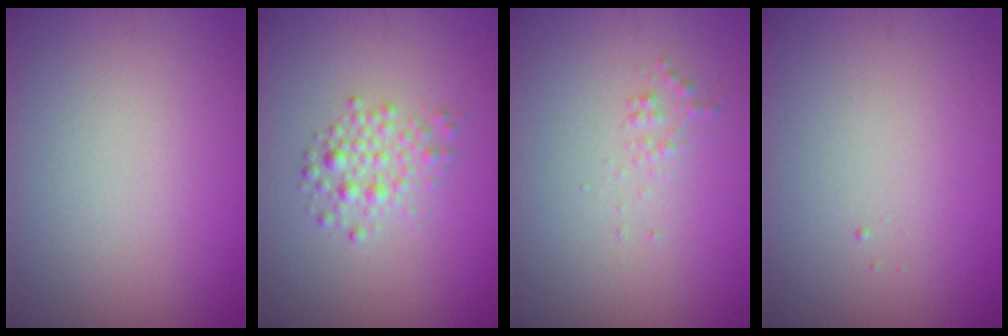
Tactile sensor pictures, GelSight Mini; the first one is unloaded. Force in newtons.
{"total": 2.2, "press": 2.2, "slide": 0.1}
{"total": 0.7, "press": 0.7, "slide": 0.0}
{"total": 0.0}